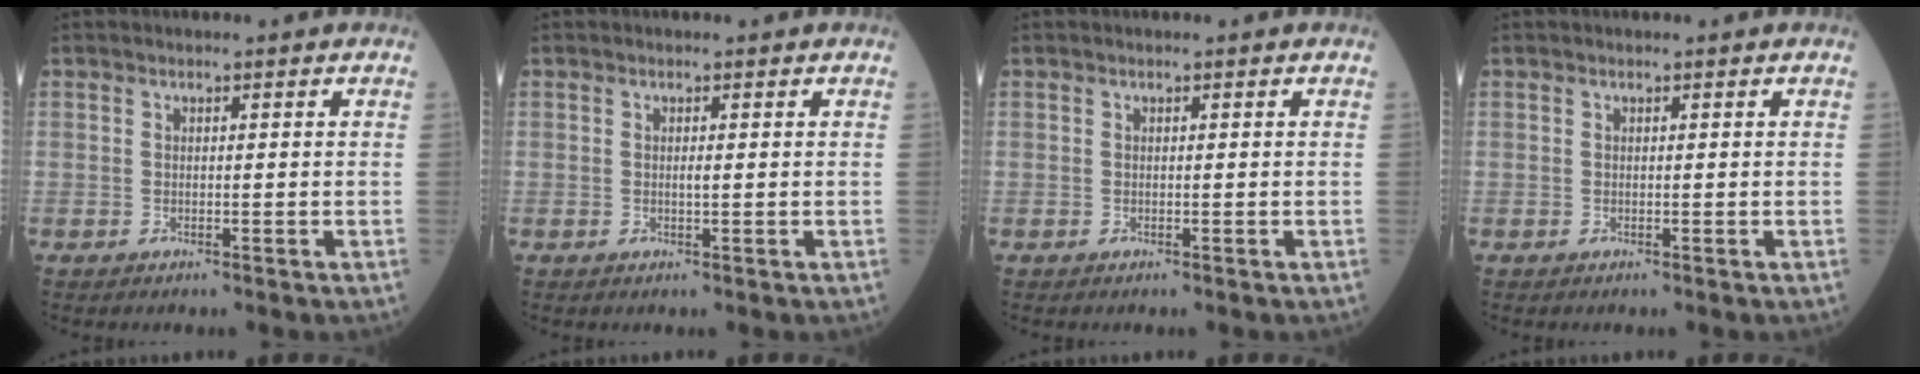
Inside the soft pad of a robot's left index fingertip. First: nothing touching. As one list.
[{"total": 0.6, "force": [0.1, 0.1, 0.6], "torque": [-0.015, -0.001, 0.001]}, {"total": 0.0}, {"total": 0.0}]